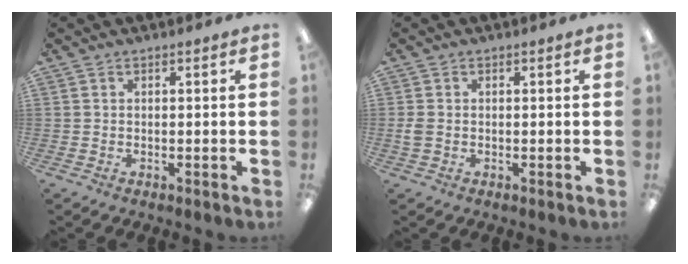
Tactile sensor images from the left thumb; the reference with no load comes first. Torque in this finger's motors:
{"motor_torque": [-0.05, 0.04, 0.10, -0.14, 0.00]}